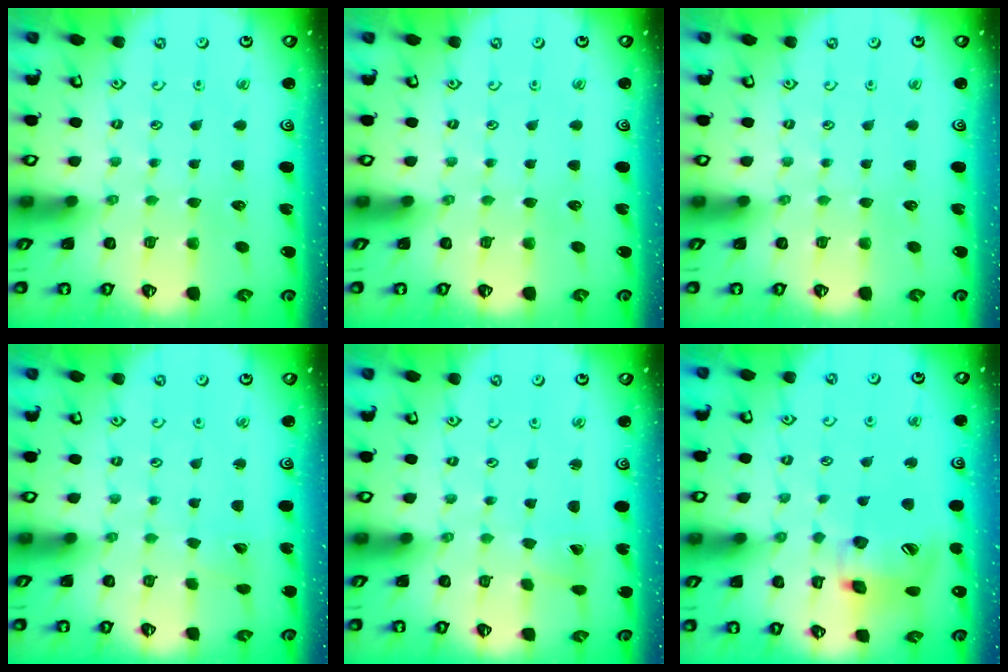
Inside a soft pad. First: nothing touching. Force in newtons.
{"total": 0.0}
{"total": 0.0}
{"total": 2.2, "press": 2.2, "slide": 0.2}
{"total": 1.0, "press": 1.0, "slide": 0.0}
{"total": 16.2, "press": 16.0, "slide": 2.7}